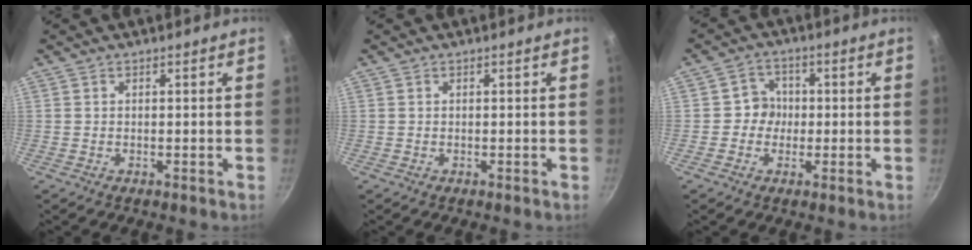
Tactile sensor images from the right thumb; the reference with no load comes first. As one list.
[{"total": 0.0}, {"total": 4.4, "force": [-0.3, 4.2, 1.2], "torque": [0.017, 0.011, -0.013]}]